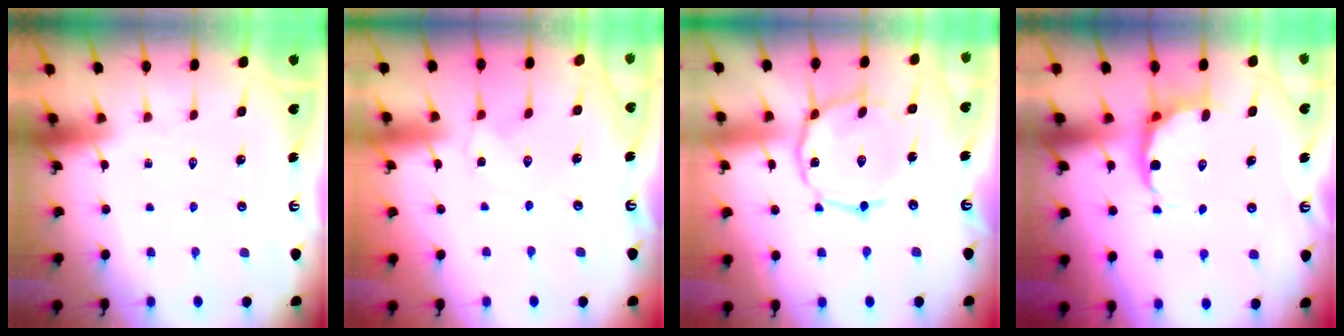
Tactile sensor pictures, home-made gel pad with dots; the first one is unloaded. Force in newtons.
{"total": 1.5, "press": 1.4, "slide": 0.2}
{"total": 11.8, "press": 11.8, "slide": 0.7}
{"total": 7.6, "press": 7.4, "slide": 1.7}